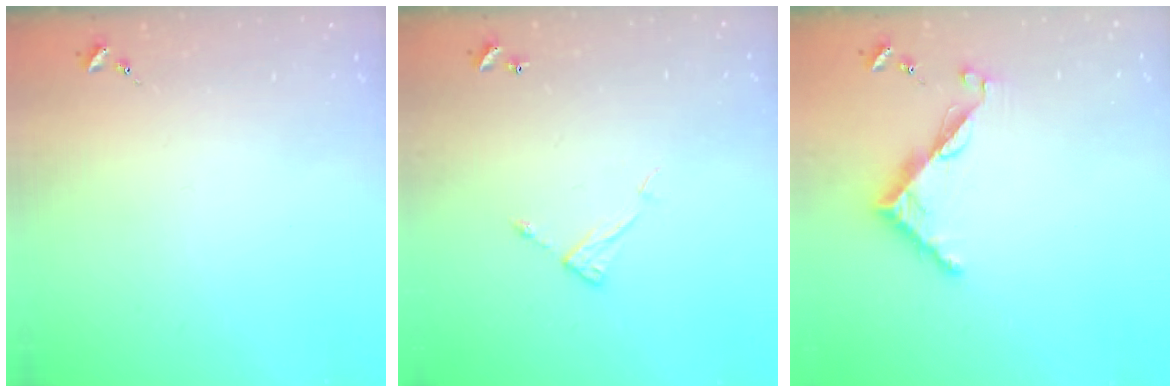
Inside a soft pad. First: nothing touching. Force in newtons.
{"total": 6.5, "press": 6.5, "slide": 0.3}
{"total": 7.2, "press": 7.2, "slide": 0.3}